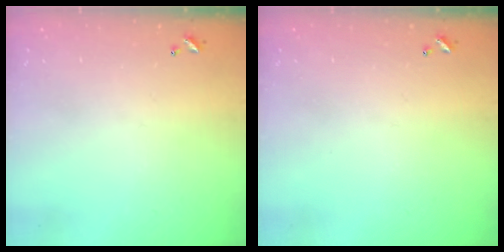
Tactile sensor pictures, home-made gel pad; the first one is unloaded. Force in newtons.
{"total": 0.0}